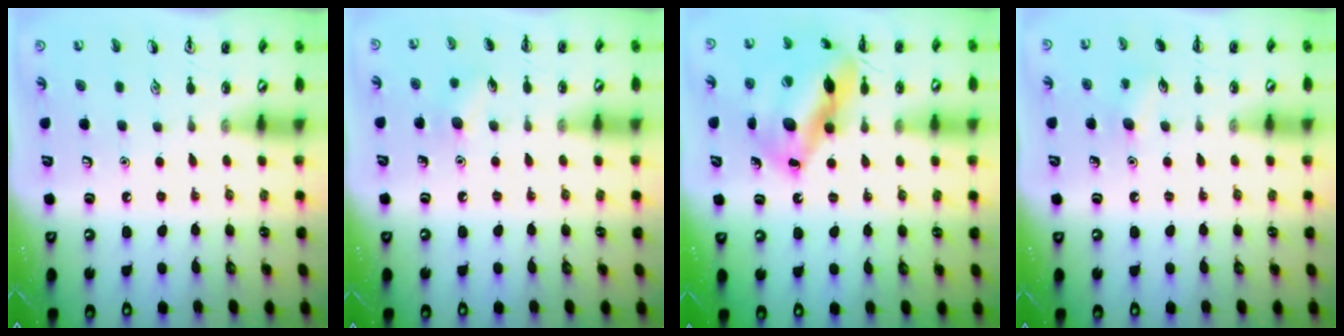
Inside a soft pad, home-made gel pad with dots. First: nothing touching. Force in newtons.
{"total": 6.5, "press": 6.3, "slide": 1.4}
{"total": 16.9, "press": 16.8, "slide": 1.8}
{"total": 7.1, "press": 6.8, "slide": 2.1}